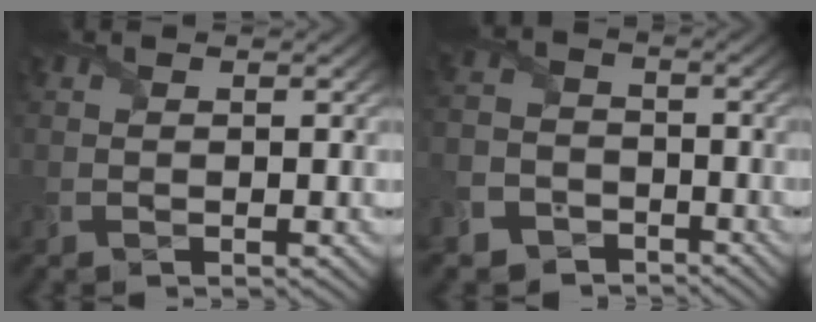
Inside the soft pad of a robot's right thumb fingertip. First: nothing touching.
{"total": 7.3, "force": [-4.9, 5.2, 1.6], "torque": [-0.050, -0.018, -0.104]}